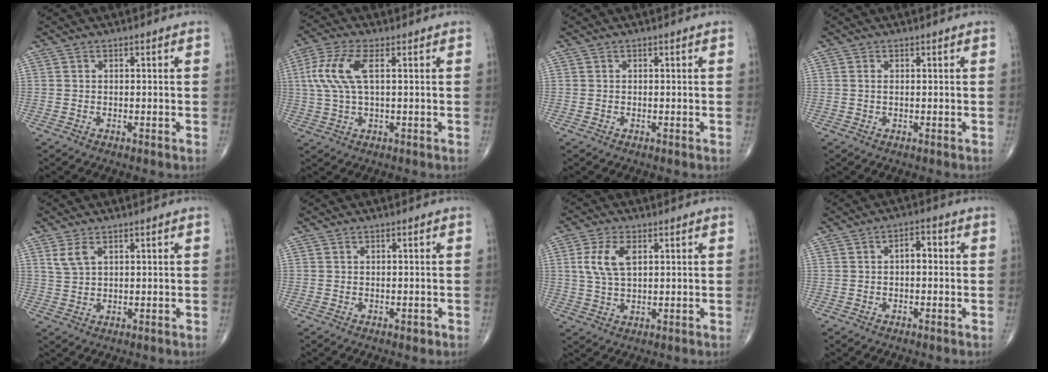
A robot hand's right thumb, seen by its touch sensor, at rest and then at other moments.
{"total": 8.7, "force": [1.9, 3.2, 7.9], "torque": [-0.201, 0.015, 0.038]}
{"total": 0.0}
{"total": 0.6, "force": [0.1, 0.3, 0.6], "torque": [-0.016, 0.000, 0.001]}
{"total": 3.2, "force": [1.7, 1.5, 2.2], "torque": [-0.047, 0.000, 0.042]}
{"total": 0.7, "force": [-0.4, 0.4, 0.4], "torque": [0.000, 0.000, -0.006]}
{"total": 6.9, "force": [2.0, 3.5, 5.6], "torque": [-0.123, -0.002, 0.041]}
{"total": 2.9, "force": [0.0, 1.6, 2.4], "torque": [-0.026, 0.013, -0.007]}